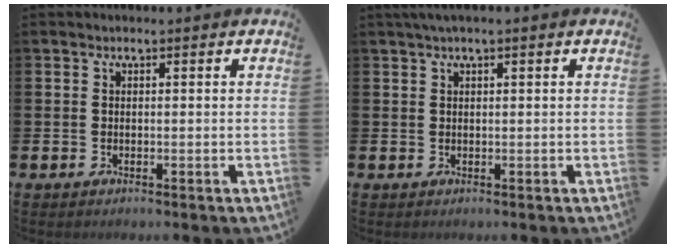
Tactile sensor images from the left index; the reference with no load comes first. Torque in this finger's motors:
{"motor_torque": [0.46, -0.73, 0.76, 0.21]}